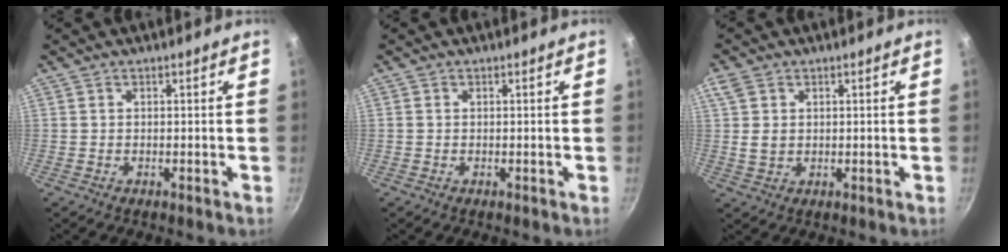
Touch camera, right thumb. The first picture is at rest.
{"total": 0.0}
{"total": 4.5, "force": [1.2, 3.4, 2.7], "torque": [-0.044, -0.003, 0.022]}